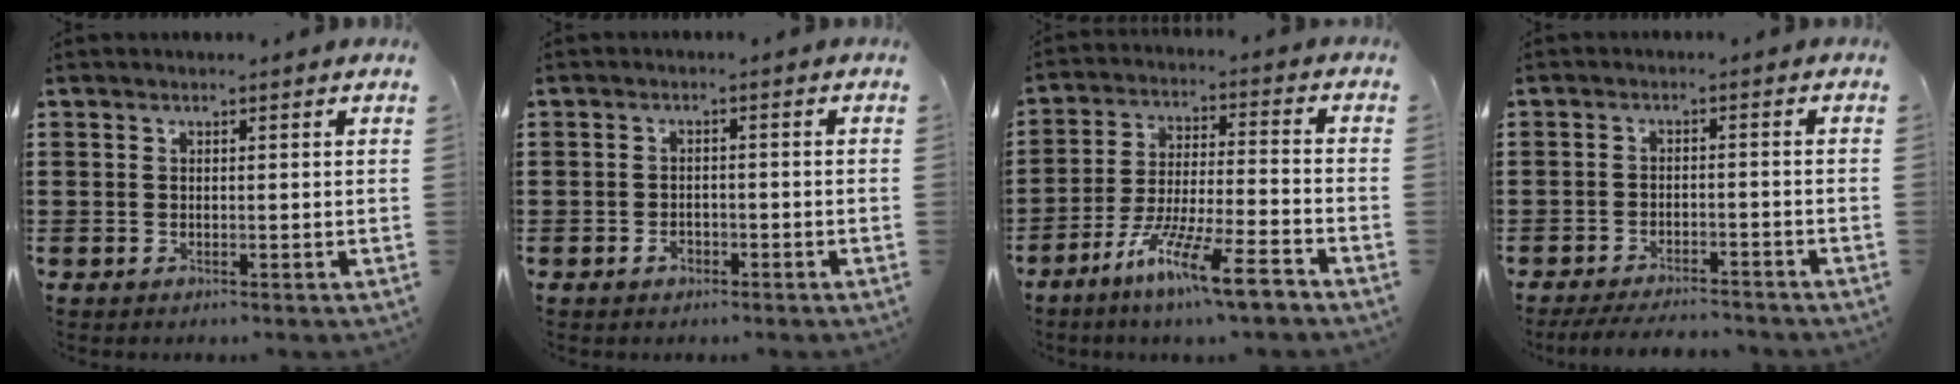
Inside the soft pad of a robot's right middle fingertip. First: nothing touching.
{"total": 1.5, "force": [-1.0, 0.9, 0.8], "torque": [-0.017, 0.000, -0.019]}
{"total": 10.7, "force": [-8.0, 0.6, 7.0], "torque": [-0.137, 0.003, -0.156]}
{"total": 3.5, "force": [-3.3, 0.2, 0.9], "torque": [-0.014, 0.002, -0.066]}